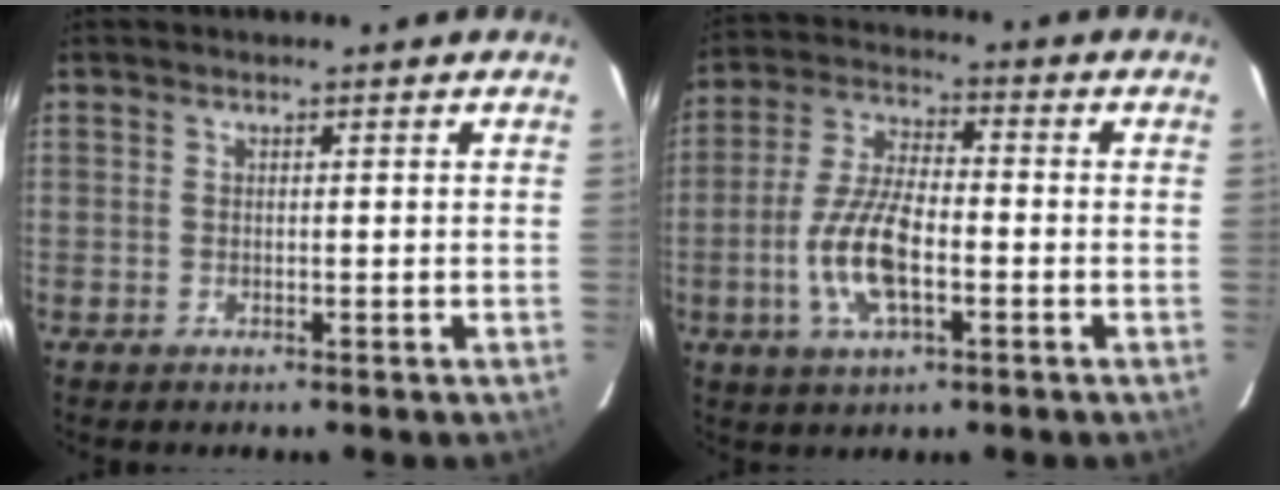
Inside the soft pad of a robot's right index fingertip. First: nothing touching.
{"total": 11.4, "force": [-3.4, 4.5, 9.9], "torque": [-0.209, 0.002, -0.064]}